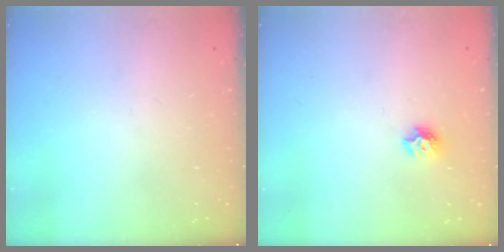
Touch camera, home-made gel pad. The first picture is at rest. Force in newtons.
{"total": 5.1, "press": 5.0, "slide": 0.6}